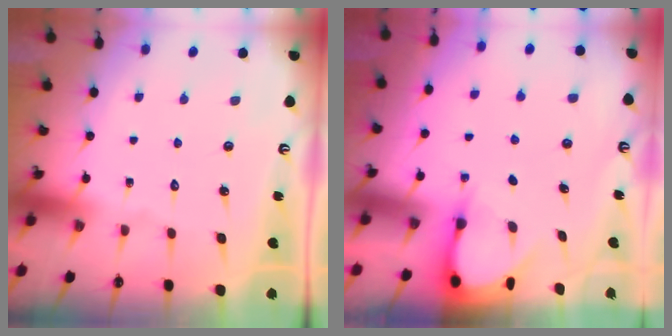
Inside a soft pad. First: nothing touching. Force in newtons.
{"total": 3.2, "press": 3.2, "slide": 0.3}